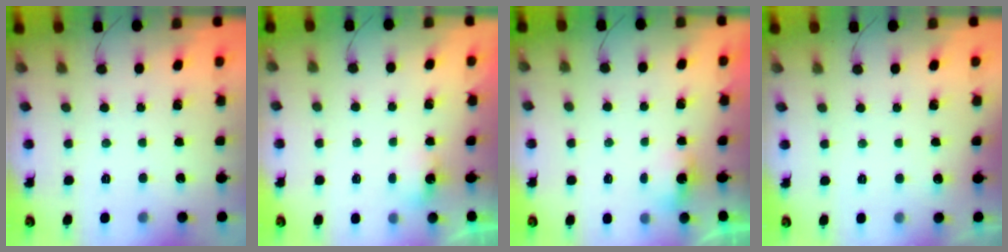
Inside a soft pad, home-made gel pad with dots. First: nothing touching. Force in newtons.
{"total": 2.7, "press": 2.6, "slide": 0.6}
{"total": 2.9, "press": 2.8, "slide": 0.8}
{"total": 2.8, "press": 2.5, "slide": 1.2}